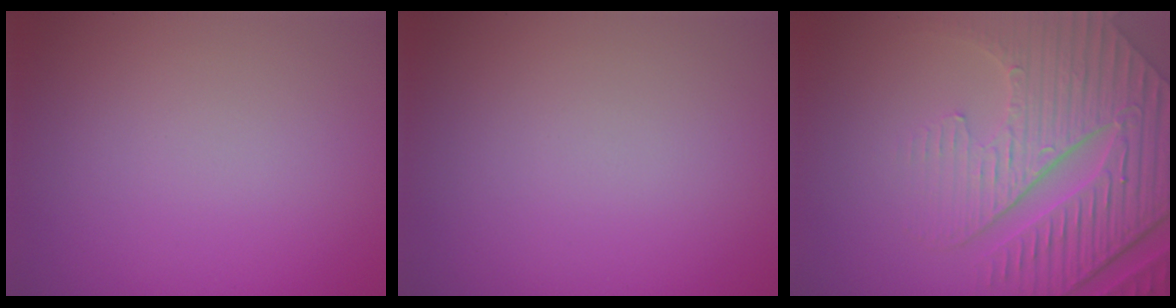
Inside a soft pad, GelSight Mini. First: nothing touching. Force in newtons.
{"total": 0.0}
{"total": 8.5, "press": 6.3, "slide": 5.8}